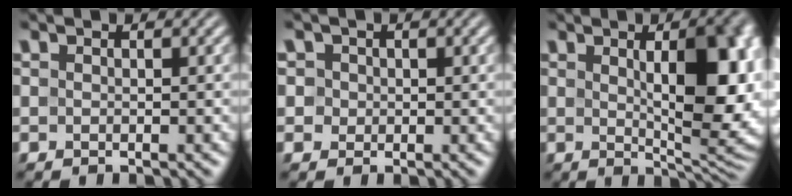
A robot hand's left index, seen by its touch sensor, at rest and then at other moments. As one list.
[{"total": 2.2, "force": [0.8, 1.9, 0.8], "torque": [-0.011, 0.011, 0.013]}, {"total": 11.0, "force": [1.5, 3.9, 10.2], "torque": [-0.136, -0.002, 0.029]}]